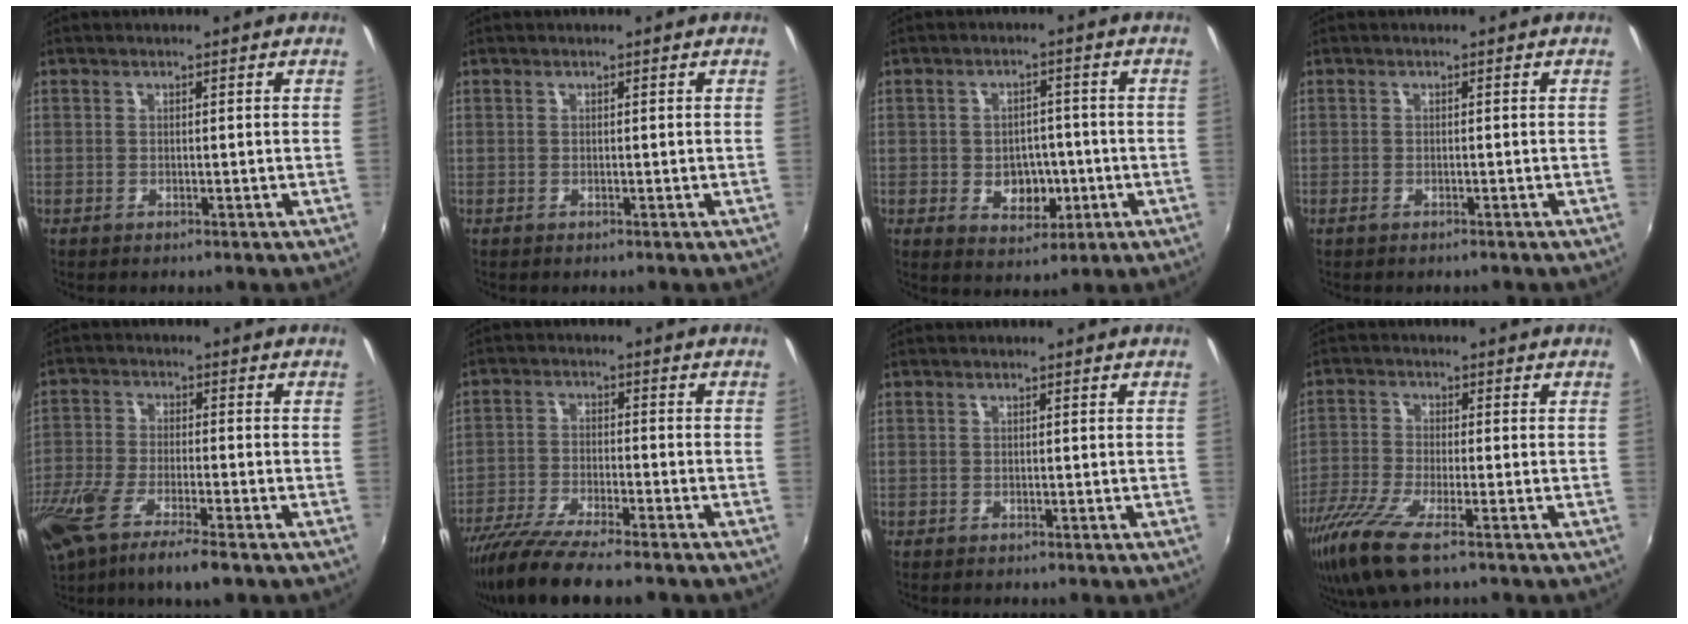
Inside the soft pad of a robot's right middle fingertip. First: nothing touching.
{"total": 0.0}
{"total": 6.6, "force": [-1.6, 4.9, 4.1], "torque": [-0.070, 0.000, -0.013]}
{"total": 1.3, "force": [-0.9, 0.7, 0.8], "torque": [-0.015, -0.005, -0.015]}
{"total": 13.1, "force": [-8.6, 2.8, 9.4], "torque": [-0.210, -0.049, -0.164]}
{"total": 12.2, "force": [-10.1, 1.5, 6.8], "torque": [-0.148, -0.039, -0.180]}
{"total": 0.0}
{"total": 11.1, "force": [-7.1, 2.2, 8.2], "torque": [-0.190, -0.039, -0.138]}